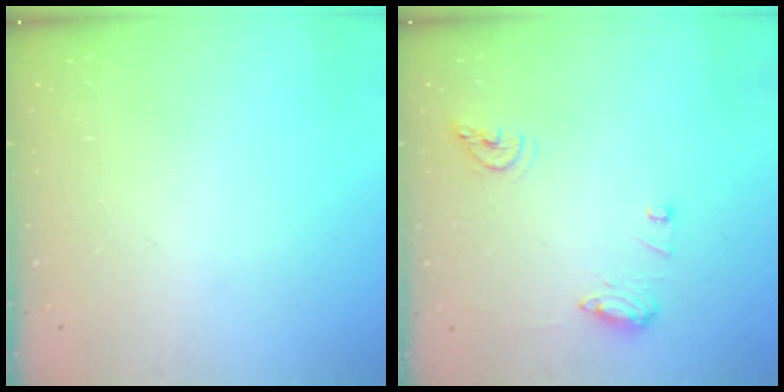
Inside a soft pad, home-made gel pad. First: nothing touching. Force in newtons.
{"total": 10.4, "press": 10.4, "slide": 1.0}